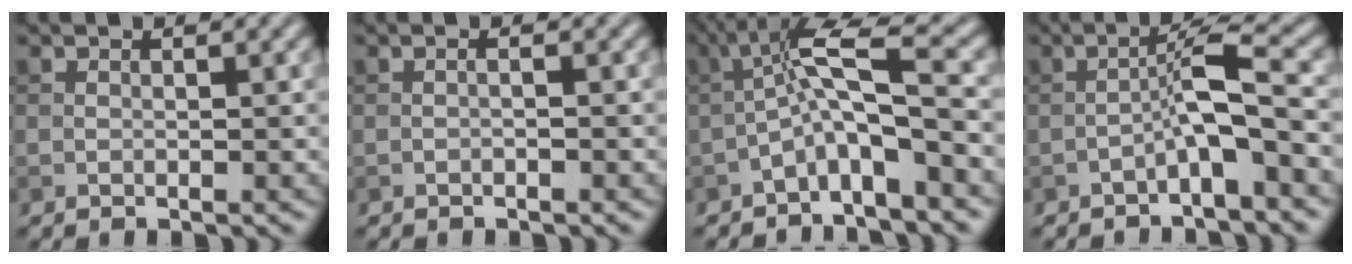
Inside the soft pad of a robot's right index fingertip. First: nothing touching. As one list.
[{"total": 0.6, "force": [-0.3, 0.0, 0.5], "torque": [-0.010, 0.002, -0.006]}, {"total": 6.3, "force": [-1.9, 1.1, 5.9], "torque": [-0.104, 0.024, -0.047]}, {"total": 4.0, "force": [-1.7, 0.3, 3.7], "torque": [-0.064, 0.023, -0.036]}]